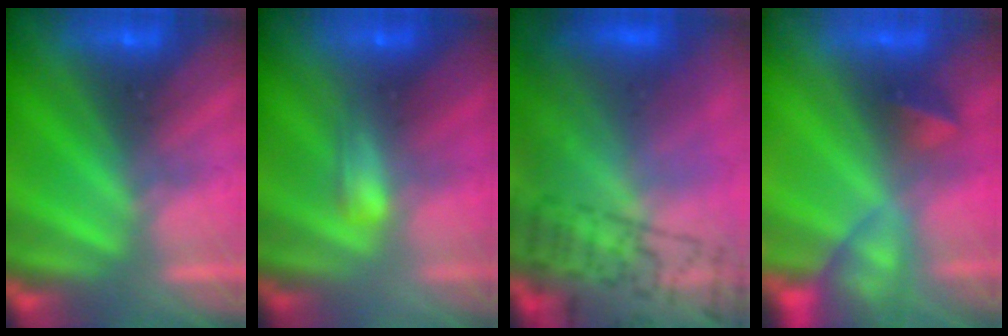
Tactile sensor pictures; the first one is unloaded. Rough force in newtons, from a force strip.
{"total": 2.1}
{"total": 9.1}
{"total": 9.4}